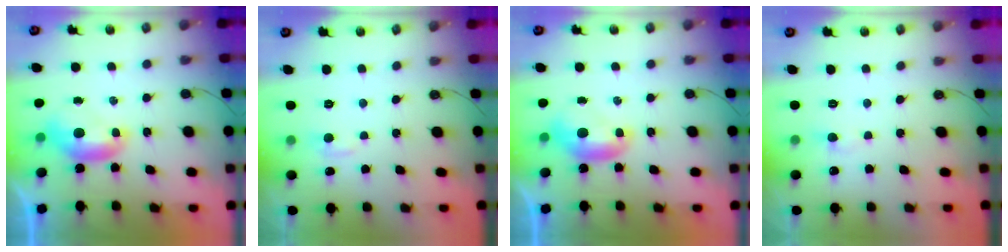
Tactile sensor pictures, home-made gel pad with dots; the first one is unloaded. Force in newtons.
{"total": 1.3, "press": 1.1, "slide": 0.7}
{"total": 0.0}
{"total": 1.3, "press": 1.1, "slide": 0.6}